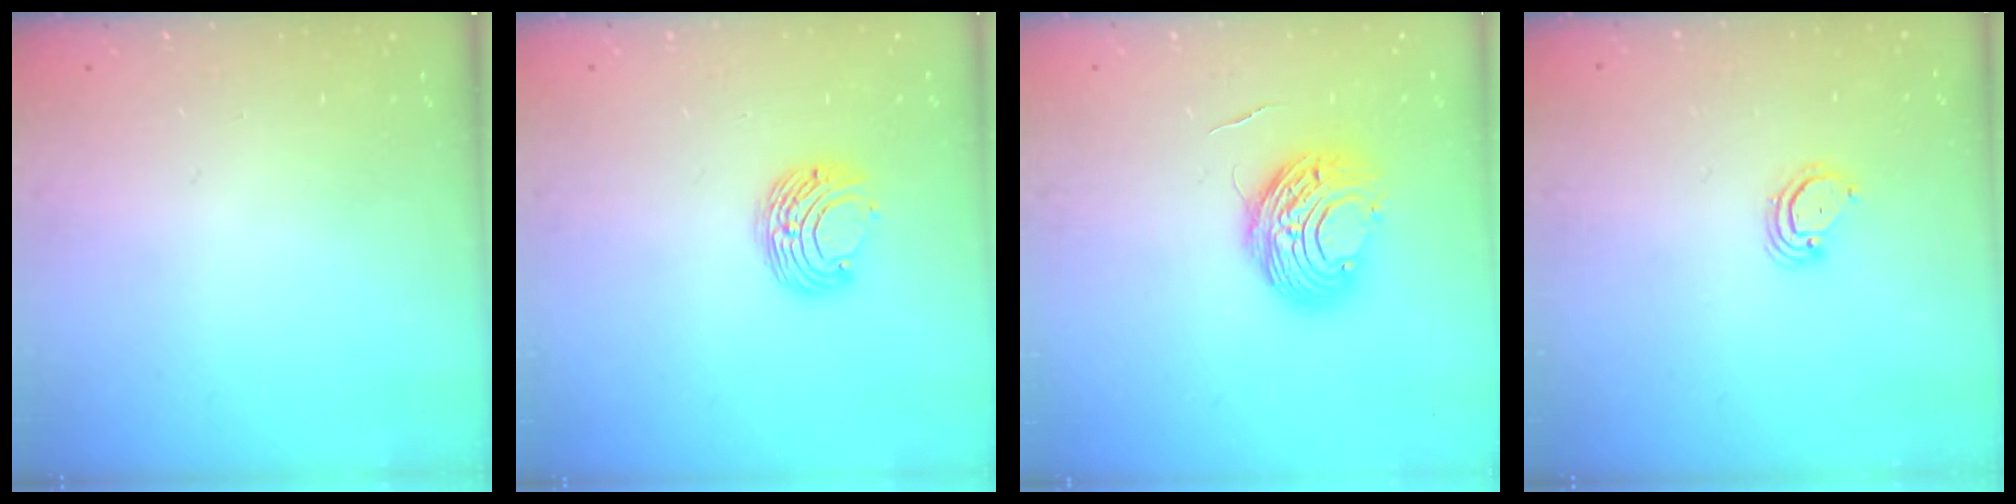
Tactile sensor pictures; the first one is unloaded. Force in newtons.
{"total": 8.2, "press": 8.2, "slide": 0.6}
{"total": 10.1, "press": 10.1, "slide": 0.8}
{"total": 3.1, "press": 3.1, "slide": 0.2}